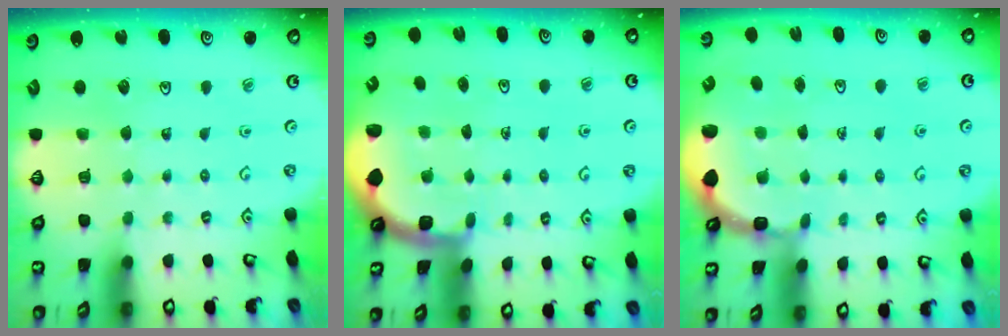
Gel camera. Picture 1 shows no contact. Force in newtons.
{"total": 1.5, "press": 1.5, "slide": 0.2}
{"total": 2.6, "press": 2.4, "slide": 0.9}